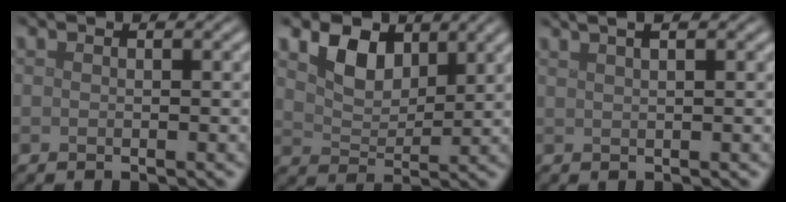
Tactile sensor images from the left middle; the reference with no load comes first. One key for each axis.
{"total": 4.1, "fx": 2.4, "fy": 2.6, "fz": 2.2, "tx": -0.054, "ty": -0.003, "tz": 0.040}
{"total": 4.4, "fx": 2.7, "fy": 1.9, "fz": 3.0, "tx": -0.016, "ty": 0.028, "tz": 0.012}